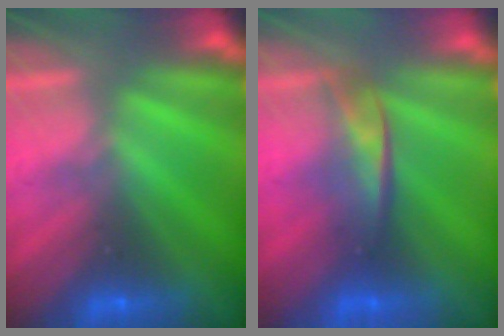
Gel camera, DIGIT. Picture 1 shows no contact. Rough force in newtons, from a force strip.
{"total": 2.1}